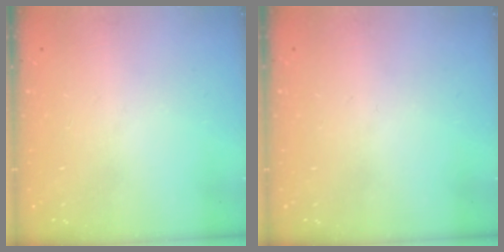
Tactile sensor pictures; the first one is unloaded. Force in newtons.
{"total": 0.0}